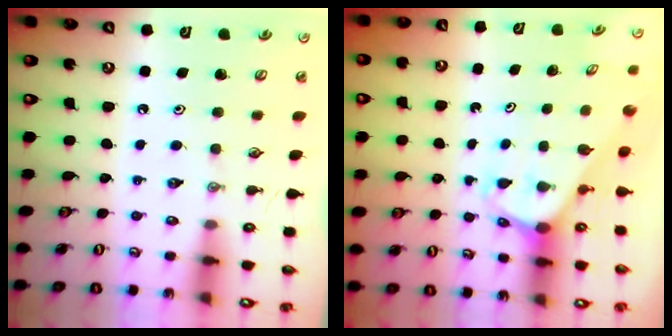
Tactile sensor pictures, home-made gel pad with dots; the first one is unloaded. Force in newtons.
{"total": 1.8, "press": 1.8, "slide": 0.1}